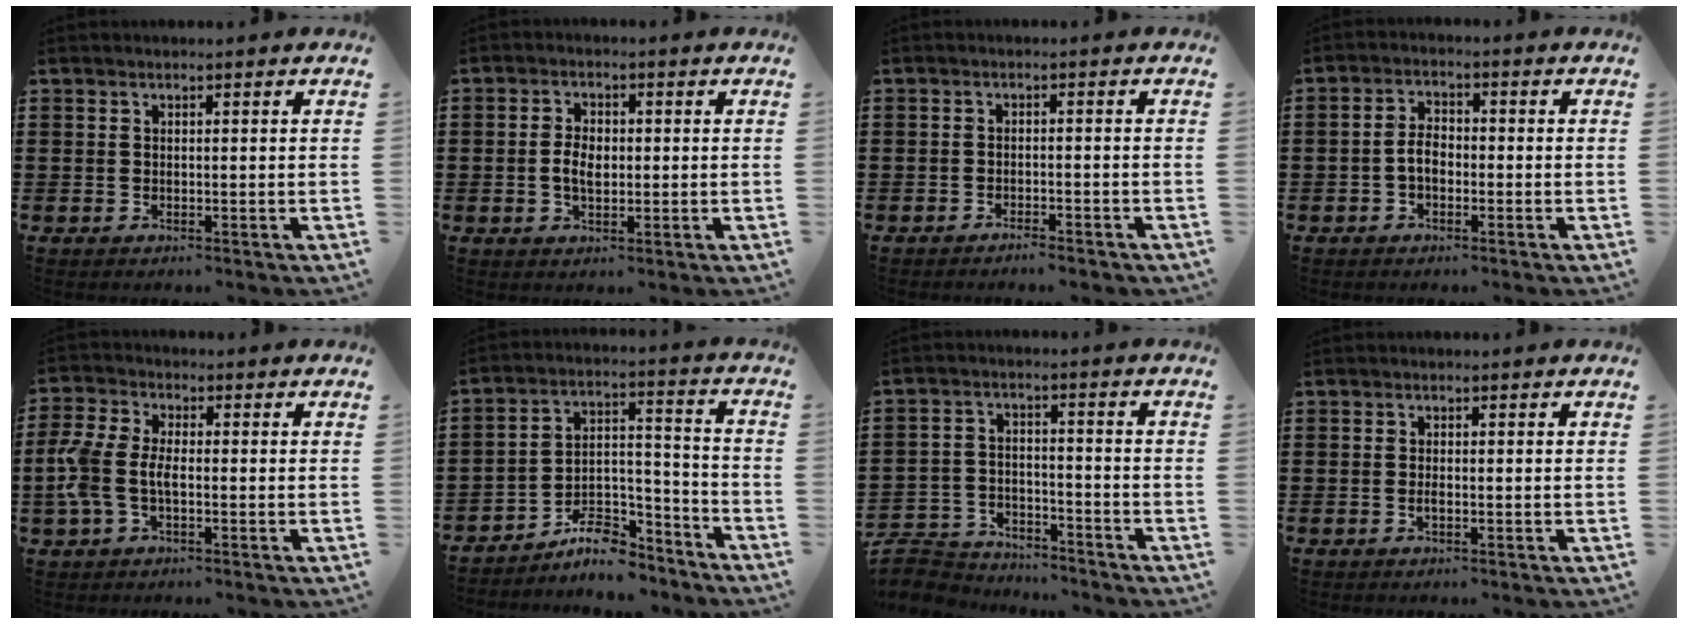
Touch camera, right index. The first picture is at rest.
{"total": 3.6, "force": [-0.3, 2.1, 2.9], "torque": [-0.064, 0.004, -0.009]}
{"total": 1.6, "force": [-1.6, 0.1, 0.5], "torque": [-0.012, 0.001, -0.031]}
{"total": 3.3, "force": [-1.0, 2.0, 2.5], "torque": [-0.054, 0.004, -0.022]}
{"total": 5.8, "force": [-1.3, 3.2, 4.7], "torque": [-0.134, -0.008, -0.036]}
{"total": 8.5, "force": [-7.4, 2.9, 3.1], "torque": [-0.045, 0.026, -0.138]}
{"total": 5.9, "force": [-5.7, 1.5, 0.3], "torque": [-0.025, 0.012, -0.120]}
{"total": 1.0, "force": [-0.3, 0.3, 0.9], "torque": [-0.018, -0.004, -0.005]}